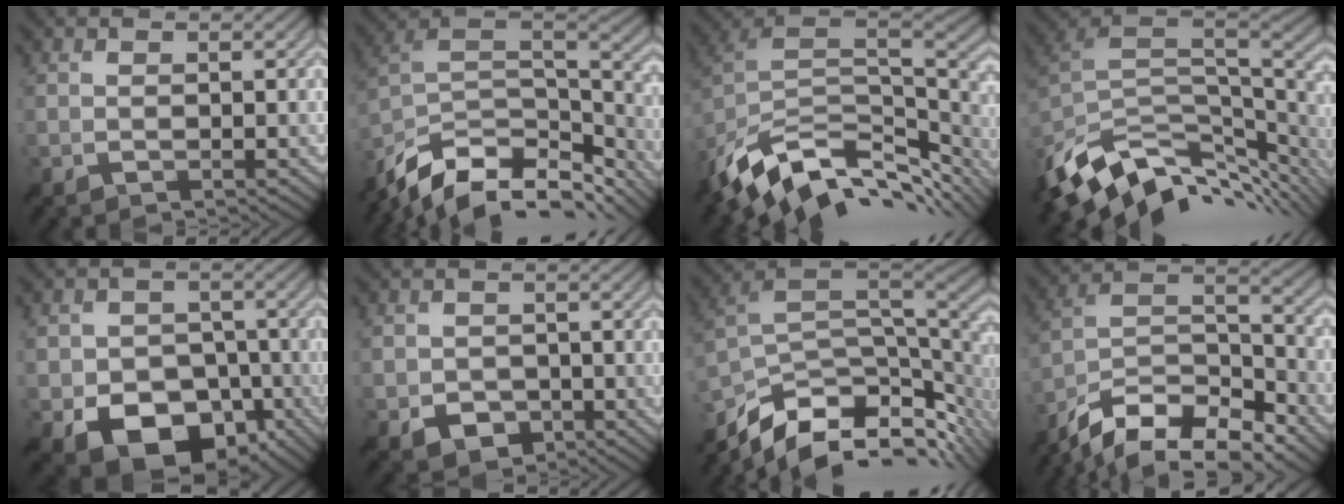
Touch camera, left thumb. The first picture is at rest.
{"total": 15.6, "force": [-10.5, 7.4, 8.9], "torque": [-0.222, -0.023, -0.171]}
{"total": 13.7, "force": [-6.5, 7.4, 9.5], "torque": [-0.220, -0.019, -0.115]}
{"total": 12.4, "force": [-5.5, 6.4, 9.2], "torque": [-0.210, -0.019, -0.088]}
{"total": 11.6, "force": [-4.8, 8.4, 6.4], "torque": [-0.116, -0.034, -0.082]}
{"total": 3.7, "force": [-1.4, 3.1, 1.5], "torque": [-0.031, -0.011, -0.024]}
{"total": 13.2, "force": [-5.8, 6.9, 9.7], "torque": [-0.206, -0.027, -0.089]}
{"total": 14.7, "force": [-11.3, 4.9, 8.1], "torque": [-0.187, -0.001, -0.197]}